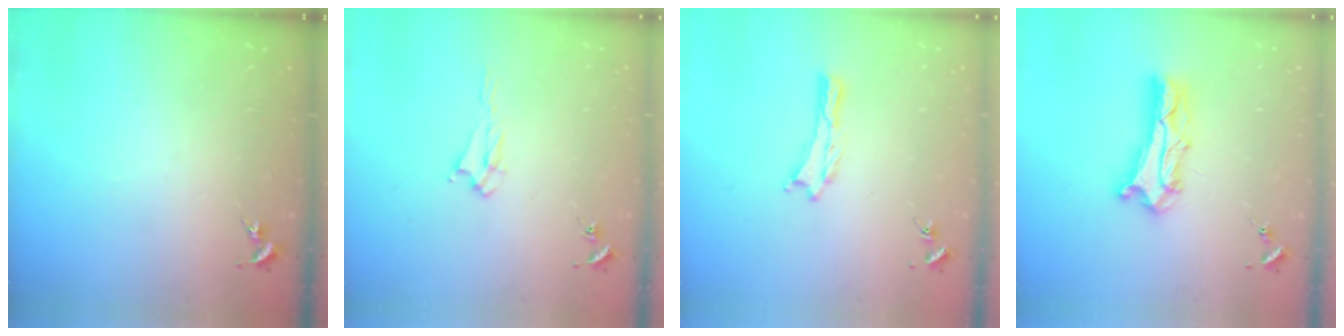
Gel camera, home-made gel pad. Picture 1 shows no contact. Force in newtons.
{"total": 3.1, "press": 3.1, "slide": 0.5}
{"total": 0.0}
{"total": 8.3, "press": 8.3, "slide": 0.7}